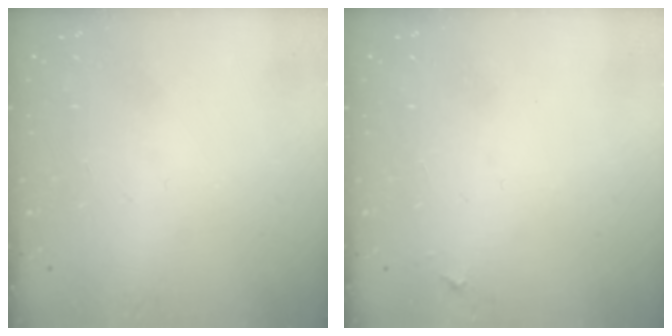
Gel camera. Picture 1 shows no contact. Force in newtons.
{"total": 3.5, "press": 3.5, "slide": 0.3}